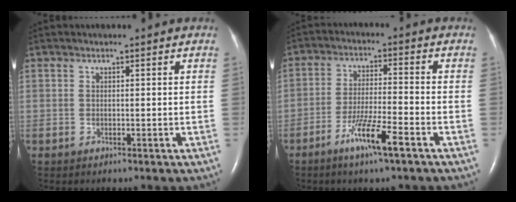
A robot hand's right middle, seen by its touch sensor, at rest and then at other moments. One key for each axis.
{"total": 7.3, "fx": -4.3, "fy": 0.0, "fz": 5.9, "tx": -0.116, "ty": -0.012, "tz": -0.081}